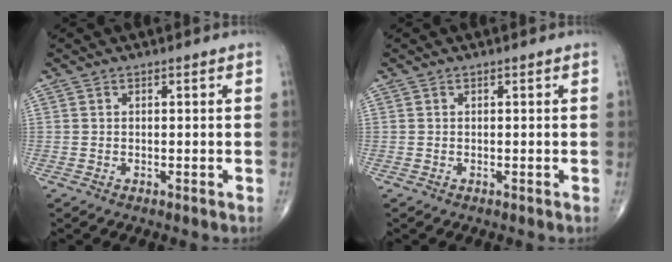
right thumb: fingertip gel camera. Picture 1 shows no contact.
{"total": 0.0}